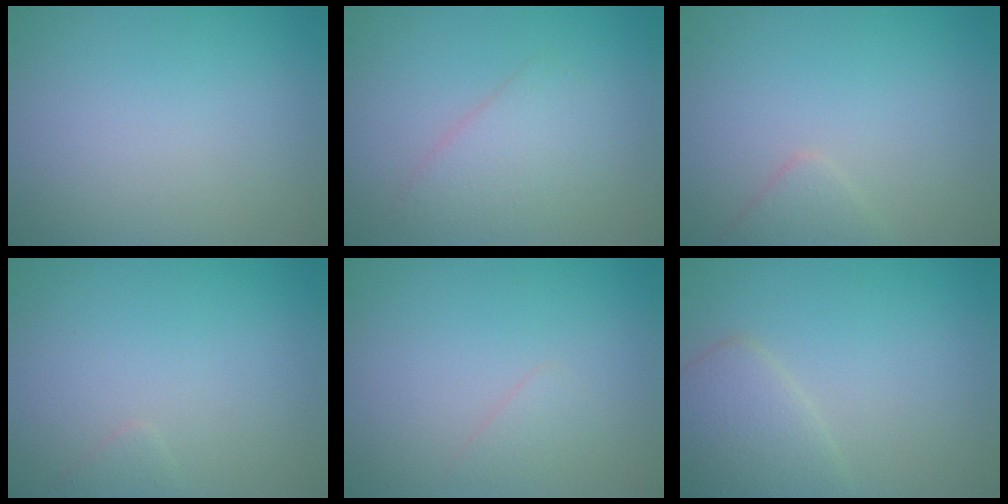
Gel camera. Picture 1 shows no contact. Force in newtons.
{"total": 2.4, "press": 2.4, "slide": 0.1}
{"total": 1.3, "press": 1.3, "slide": 0.0}
{"total": 0.6, "press": 0.6, "slide": 0.0}
{"total": 0.9, "press": 0.9, "slide": 0.0}
{"total": 2.9, "press": 2.9, "slide": 0.1}